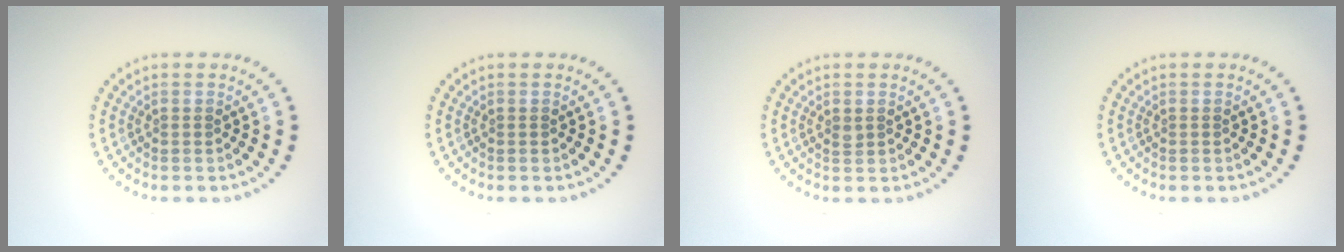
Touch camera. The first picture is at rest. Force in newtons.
{"total": 0.0}
{"total": 0.6, "press": 0.5, "slide": 0.2}
{"total": 0.0}